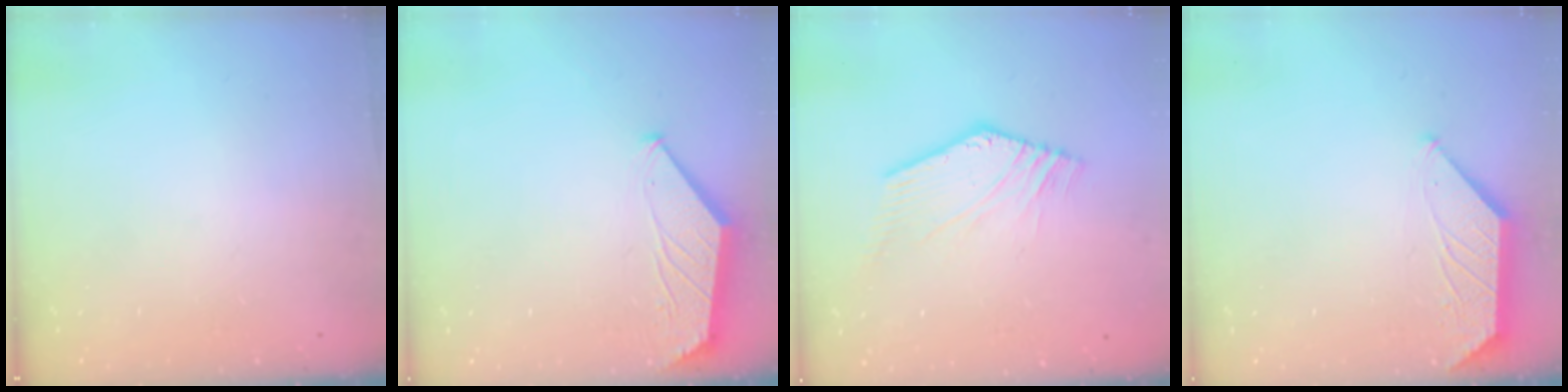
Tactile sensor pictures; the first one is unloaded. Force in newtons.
{"total": 1.7, "press": 1.6, "slide": 0.4}
{"total": 2.7, "press": 2.5, "slide": 1.1}
{"total": 1.5, "press": 1.4, "slide": 0.3}